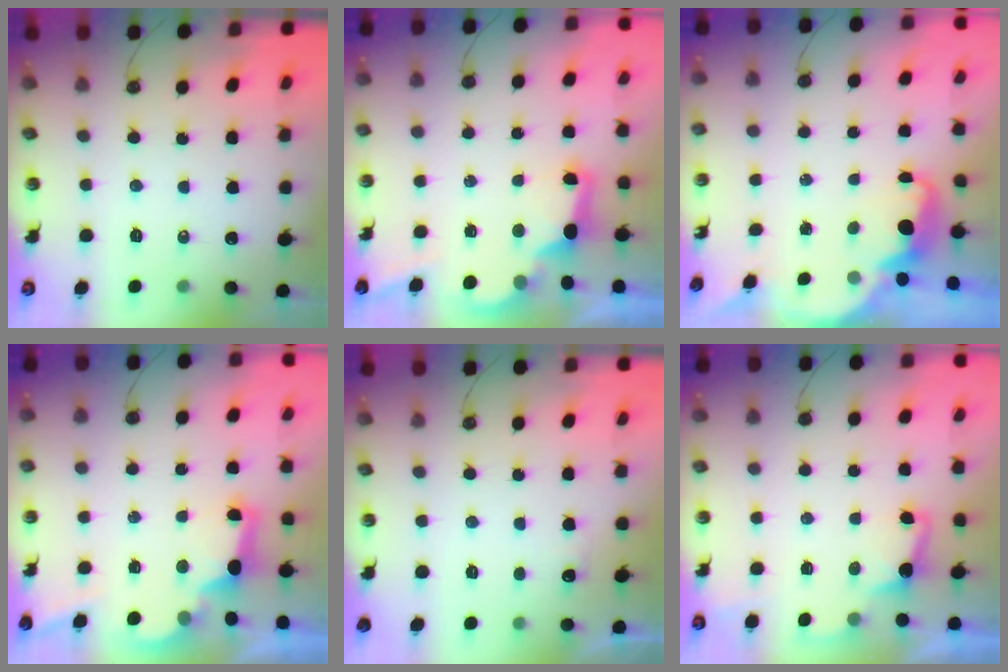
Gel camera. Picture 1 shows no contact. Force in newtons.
{"total": 2.9, "press": 2.8, "slide": 0.9}
{"total": 2.4, "press": 2.4, "slide": 0.6}
{"total": 2.8, "press": 2.7, "slide": 0.9}
{"total": 2.1, "press": 1.9, "slide": 0.9}
{"total": 2.4, "press": 2.2, "slide": 1.0}